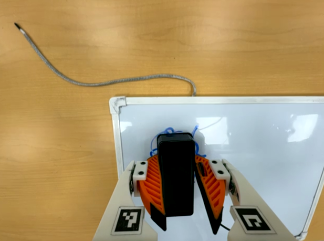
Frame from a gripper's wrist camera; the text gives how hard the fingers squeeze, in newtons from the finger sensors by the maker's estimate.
{"total": 10.9, "left": 12.3, "right": 9.5}